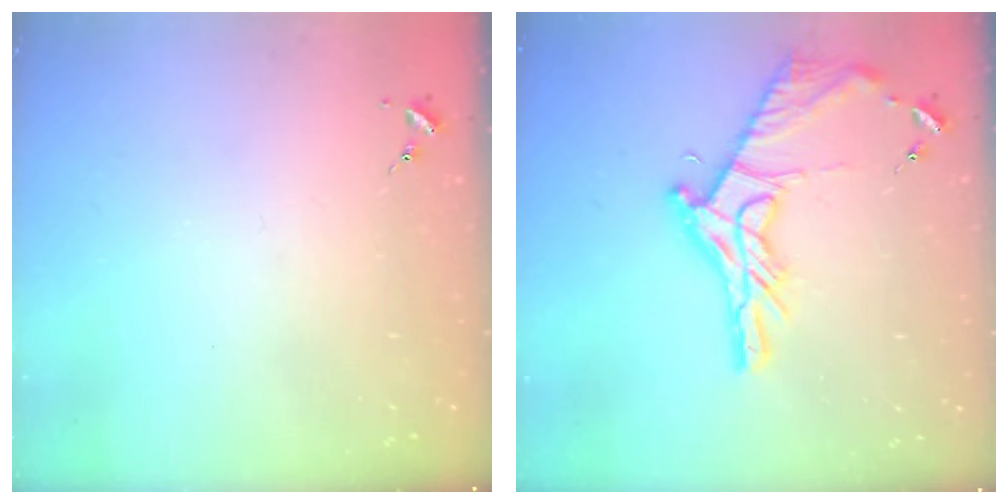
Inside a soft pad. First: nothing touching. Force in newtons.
{"total": 18.3, "press": 18.2, "slide": 1.3}